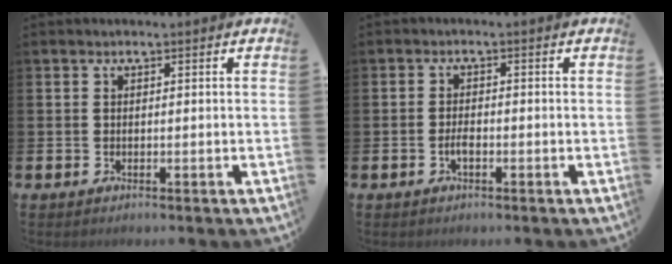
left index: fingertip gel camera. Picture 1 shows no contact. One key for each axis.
{"total": 1.8, "fx": -0.7, "fy": 0.8, "fz": 1.5, "tx": -0.024, "ty": 0.000, "tz": -0.015}